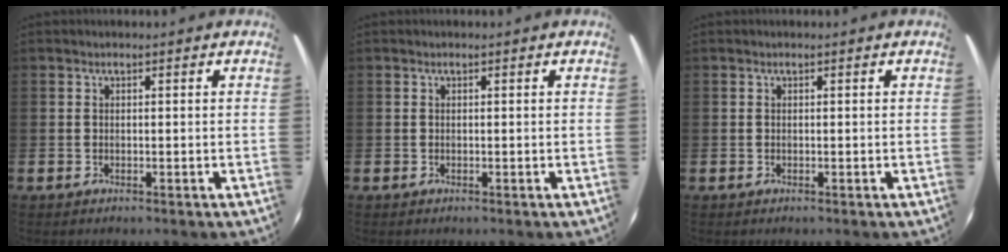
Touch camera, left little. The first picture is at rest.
{"total": 0.0}
{"total": 0.0}